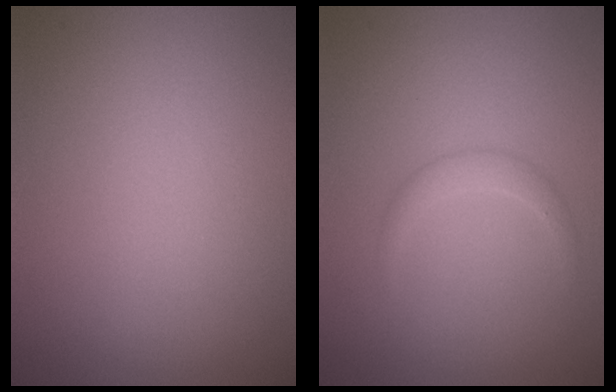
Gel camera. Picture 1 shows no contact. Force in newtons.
{"total": 1.2, "press": 1.1, "slide": 0.1}